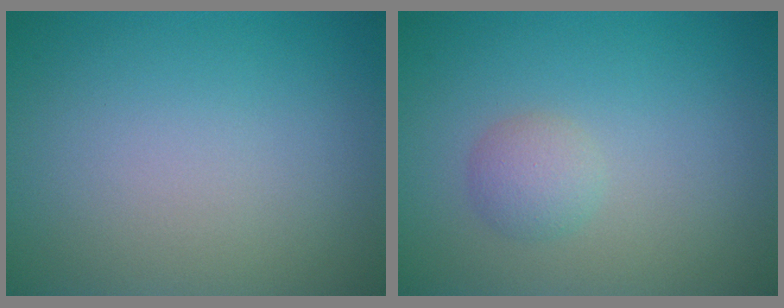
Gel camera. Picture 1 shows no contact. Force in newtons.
{"total": 1.7, "press": 1.7, "slide": 0.1}